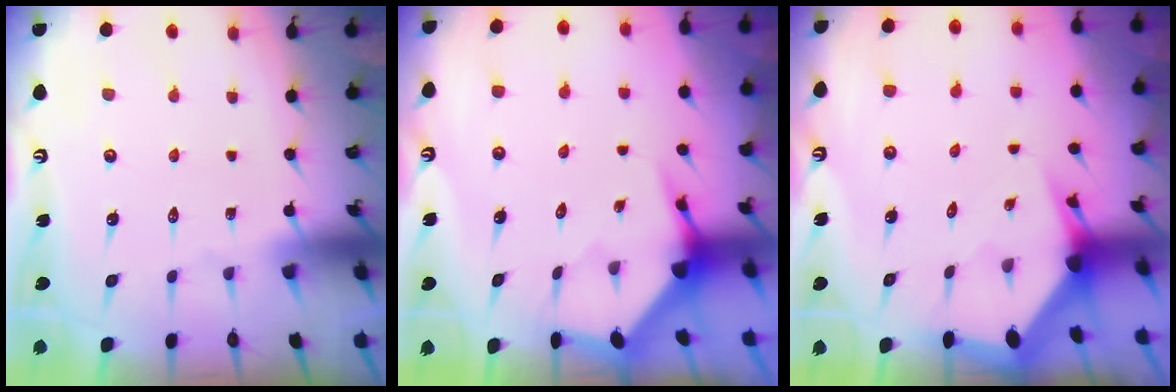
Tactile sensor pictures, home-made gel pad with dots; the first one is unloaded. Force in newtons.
{"total": 4.0, "press": 3.9, "slide": 0.5}
{"total": 3.5, "press": 3.5, "slide": 0.4}